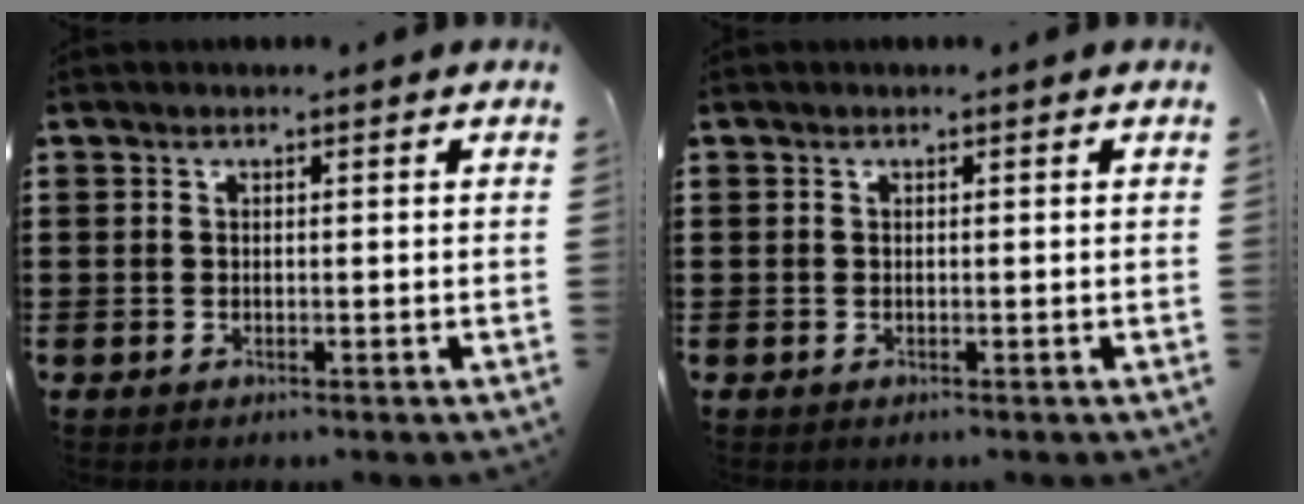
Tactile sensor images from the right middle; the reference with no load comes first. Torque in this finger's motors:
{"motor_torque": [0.01, -0.01, -0.01, 0.01]}